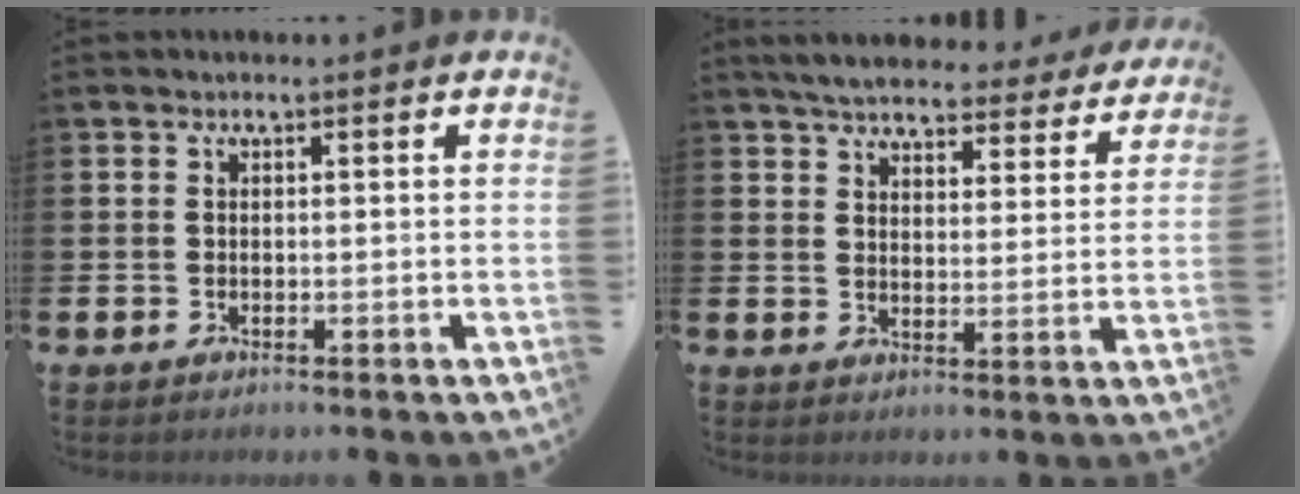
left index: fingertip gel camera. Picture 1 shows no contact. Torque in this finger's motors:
{"motor_torque": [0.93, -1.21, 0.09, 0.13]}